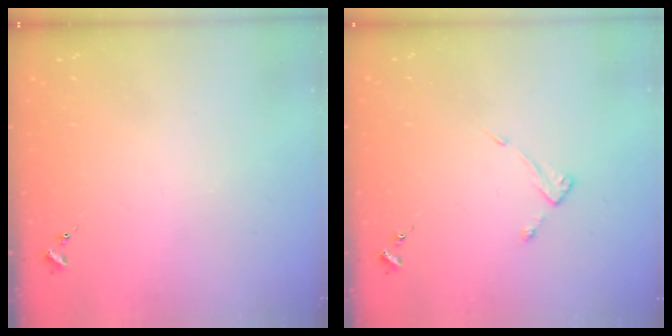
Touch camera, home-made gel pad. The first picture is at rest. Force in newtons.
{"total": 3.8, "press": 3.7, "slide": 0.4}